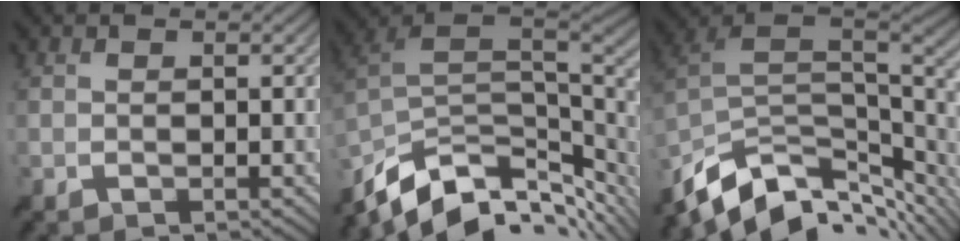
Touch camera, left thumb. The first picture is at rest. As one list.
[{"total": 12.7, "force": [-6.9, 6.2, 8.8], "torque": [-0.210, -0.023, -0.110]}, {"total": 13.0, "force": [-7.2, 6.2, 8.8], "torque": [-0.213, -0.023, -0.115]}]